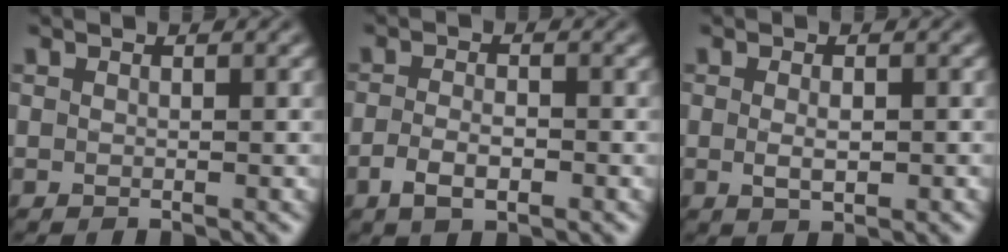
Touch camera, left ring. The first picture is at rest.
{"total": 2.9, "force": [-1.2, 1.3, 2.3], "torque": [-0.046, -0.005, -0.023]}
{"total": 2.0, "force": [-0.2, 0.8, 1.9], "torque": [-0.037, -0.006, -0.002]}